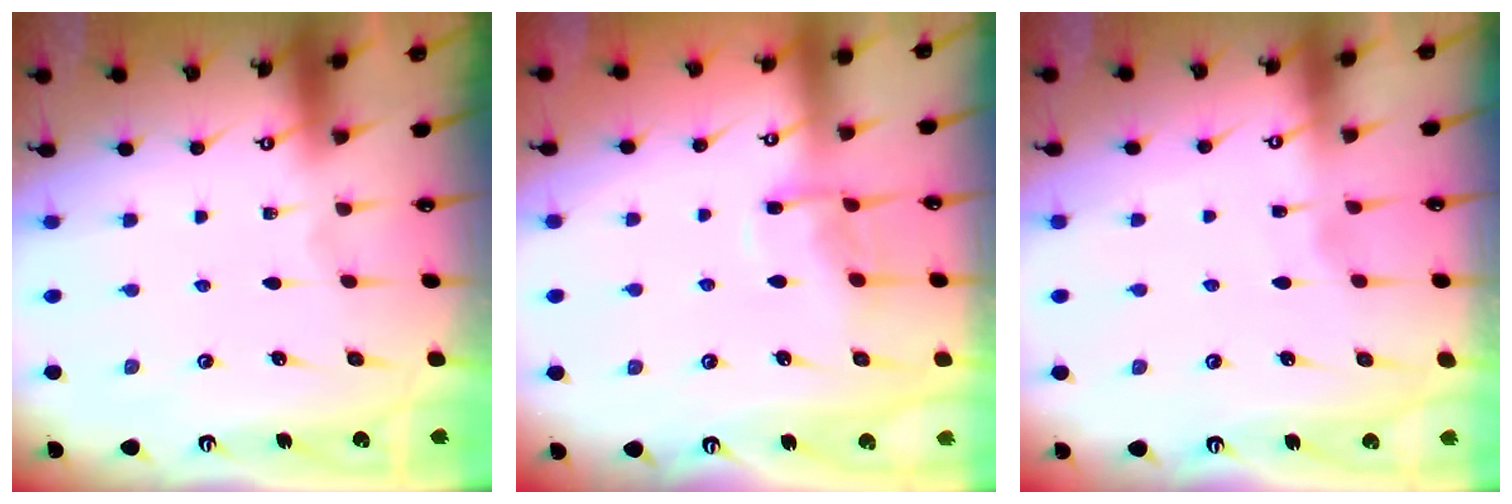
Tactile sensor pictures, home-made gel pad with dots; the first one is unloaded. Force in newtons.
{"total": 8.2, "press": 8.1, "slide": 0.8}
{"total": 2.2, "press": 2.2, "slide": 0.3}